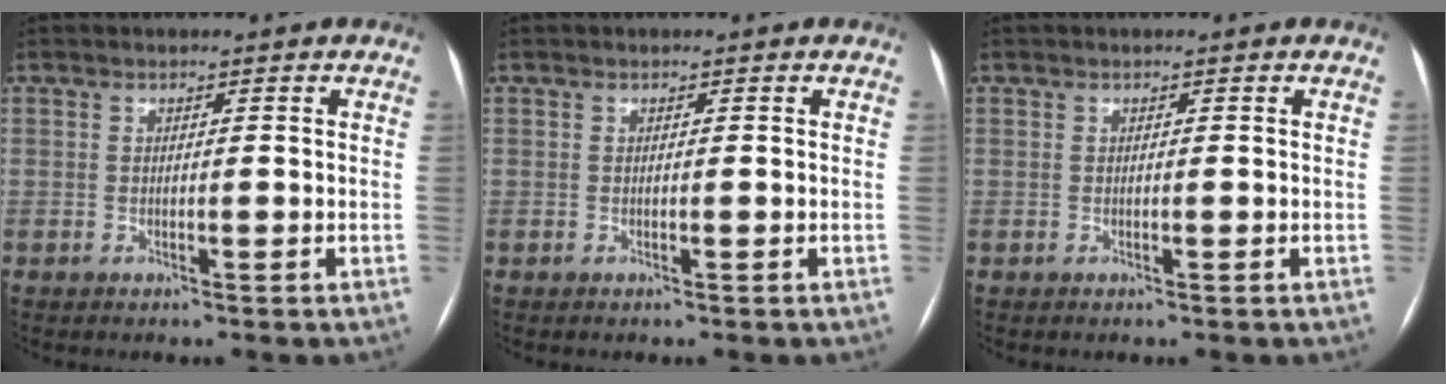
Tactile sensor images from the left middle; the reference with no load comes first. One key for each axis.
{"total": 0.0}
{"total": 0.0}